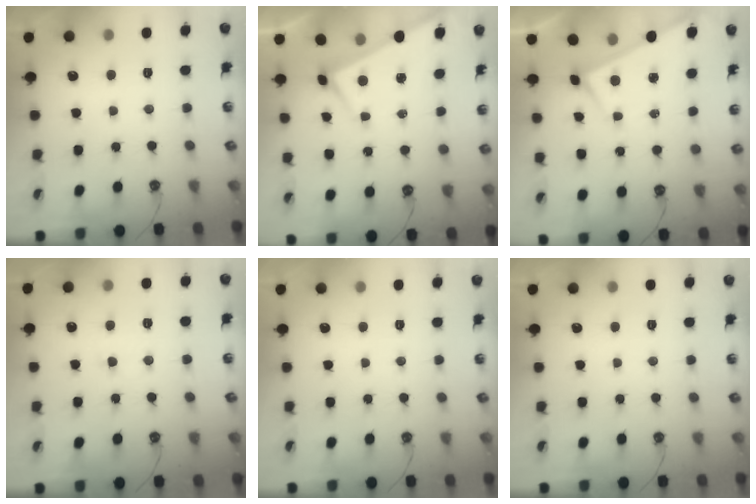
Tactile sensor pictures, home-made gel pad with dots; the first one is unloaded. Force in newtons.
{"total": 3.1, "press": 3.1, "slide": 0.1}
{"total": 3.0, "press": 3.0, "slide": 0.2}
{"total": 1.0, "press": 0.8, "slide": 0.5}
{"total": 0.0}
{"total": 0.0}